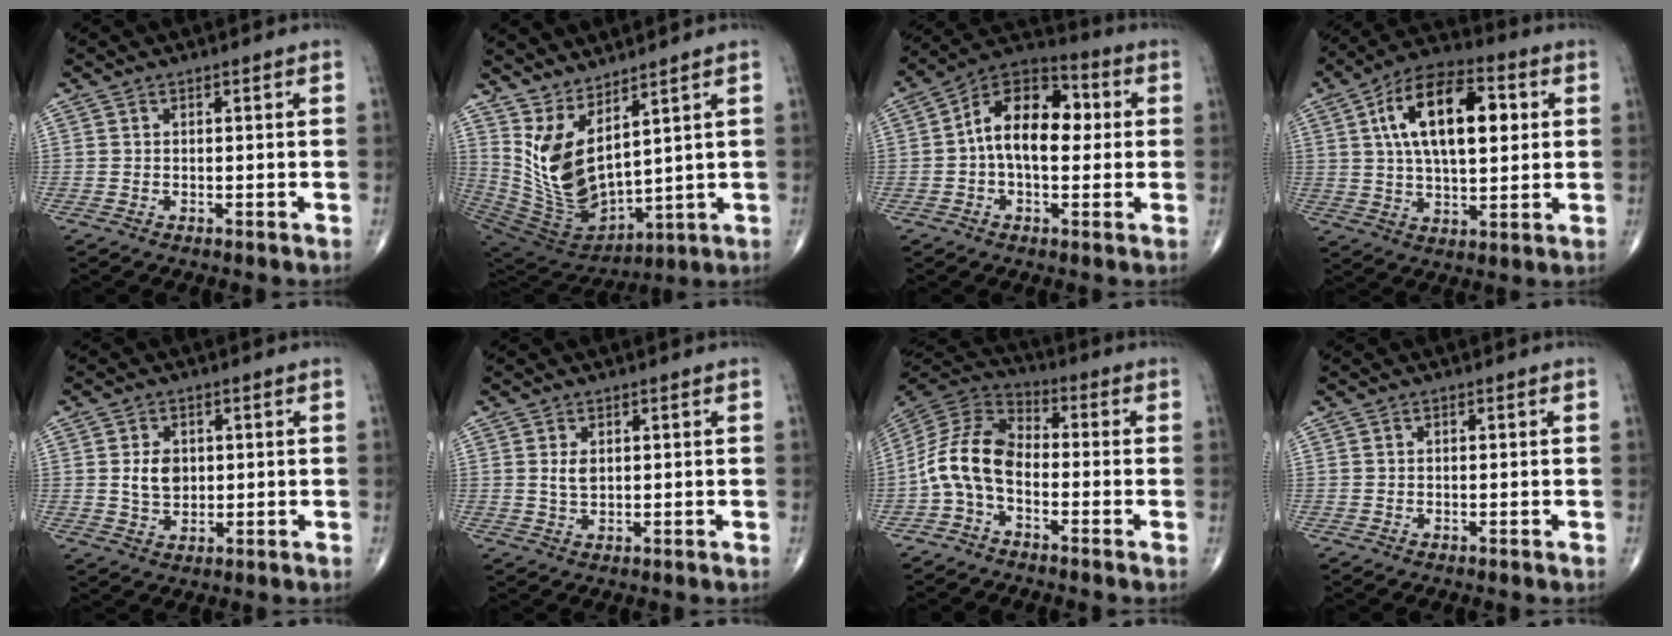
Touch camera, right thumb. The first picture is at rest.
{"total": 13.5, "force": [6.5, 5.2, 10.6], "torque": [-0.190, -0.066, 0.155]}
{"total": 14.3, "force": [1.1, 8.5, 11.4], "torque": [-0.162, 0.035, 0.002]}
{"total": 18.6, "force": [4.5, 9.1, 15.6], "torque": [-0.243, 0.009, 0.070]}
{"total": 5.1, "force": [0.7, 3.7, 3.4], "torque": [-0.045, -0.007, 0.016]}
{"total": 2.5, "force": [0.6, 1.5, 2.0], "torque": [-0.032, -0.006, 0.015]}
{"total": 10.7, "force": [-2.9, 6.3, 8.2], "torque": [-0.158, 0.049, -0.072]}
{"total": 0.0}